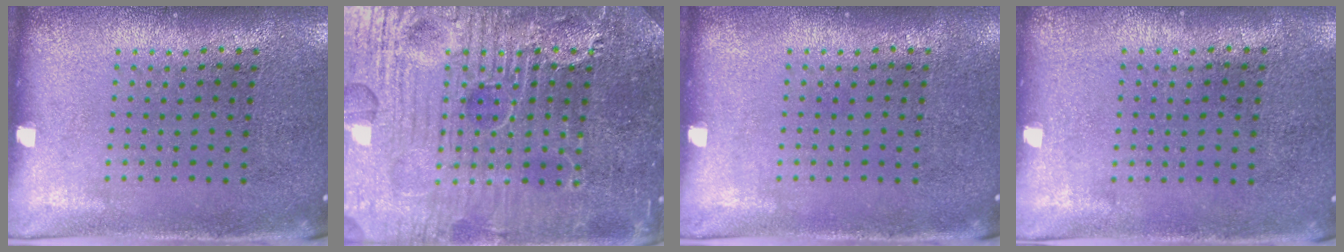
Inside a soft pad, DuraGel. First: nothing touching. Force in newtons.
{"total": 7.8, "press": 7.7, "slide": 0.8}
{"total": 0.0}
{"total": 0.0}